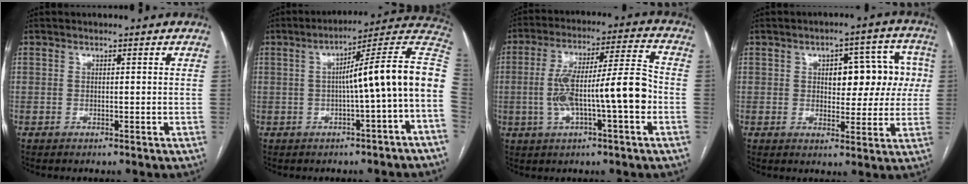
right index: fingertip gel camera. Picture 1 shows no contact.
{"total": 14.0, "force": [-1.1, -0.9, 13.9], "torque": [-0.187, 0.037, -0.025]}
{"total": 13.8, "force": [-2.6, 1.5, 13.4], "torque": [-0.240, 0.024, -0.040]}
{"total": 10.1, "force": [1.6, 4.9, 8.6], "torque": [-0.096, 0.037, 0.027]}